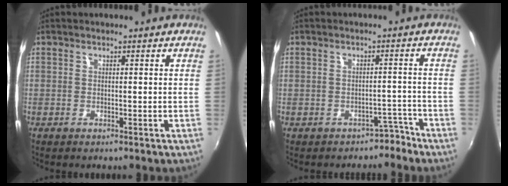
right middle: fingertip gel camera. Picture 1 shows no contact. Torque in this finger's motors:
{"motor_torque": [-1.03, -0.09, -0.30, -0.12]}